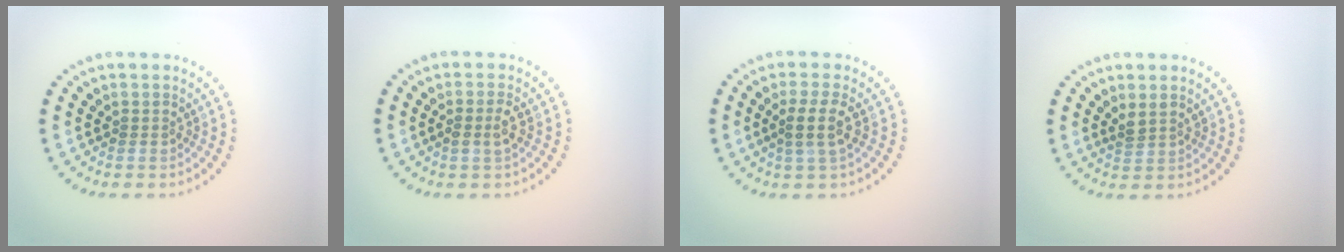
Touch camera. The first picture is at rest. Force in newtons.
{"total": 1.5, "press": 1.4, "slide": 0.4}
{"total": 2.5, "press": 2.1, "slide": 1.4}
{"total": 1.1, "press": 1.0, "slide": 0.4}